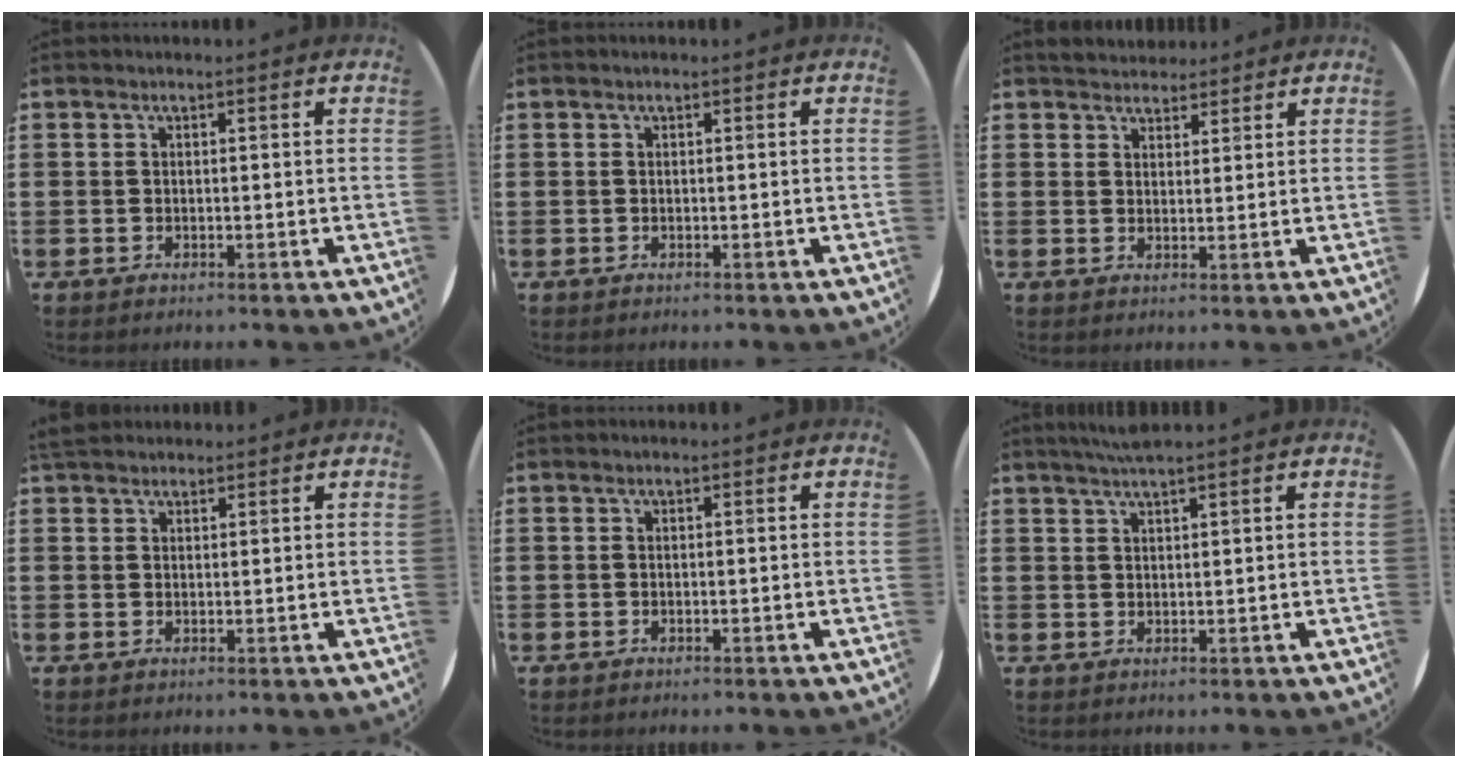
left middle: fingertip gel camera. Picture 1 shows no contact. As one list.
[{"total": 0.0}, {"total": 2.7, "force": [2.6, 0.7, -0.2], "torque": [-0.001, -0.001, 0.050]}, {"total": 2.2, "force": [2.0, 0.8, 0.5], "torque": [-0.007, 0.002, 0.038]}, {"total": 0.0}, {"total": 2.2, "force": [1.9, -0.3, 1.1], "torque": [-0.023, 0.000, 0.036]}]